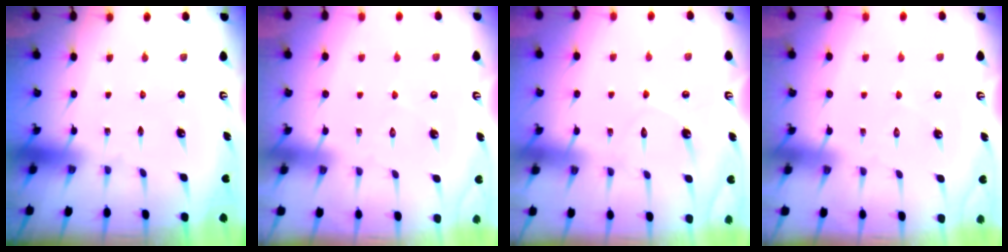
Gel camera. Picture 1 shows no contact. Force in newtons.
{"total": 3.0, "press": 3.0, "slide": 0.3}
{"total": 8.6, "press": 8.6, "slide": 0.8}
{"total": 3.0, "press": 3.0, "slide": 0.3}